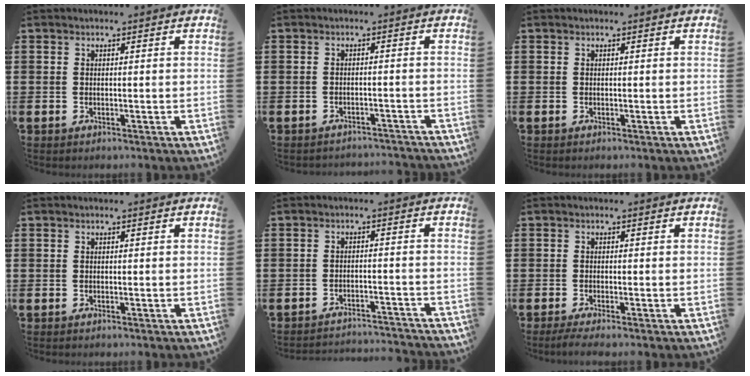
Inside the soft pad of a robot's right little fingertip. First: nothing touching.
{"total": 1.4, "force": [-1.4, 0.0, -0.1], "torque": [-0.003, 0.004, -0.031]}
{"total": 0.0}
{"total": 0.0}
{"total": 2.5, "force": [-2.5, -0.1, 0.0], "torque": [-0.004, 0.004, -0.054]}
{"total": 1.1, "force": [-0.6, 0.1, 0.9], "torque": [-0.015, -0.002, -0.012]}